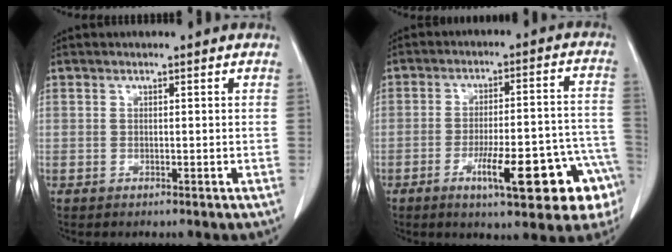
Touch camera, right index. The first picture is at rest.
{"total": 16.1, "force": [-7.9, 3.2, 13.7], "torque": [-0.116, 0.032, -0.096]}